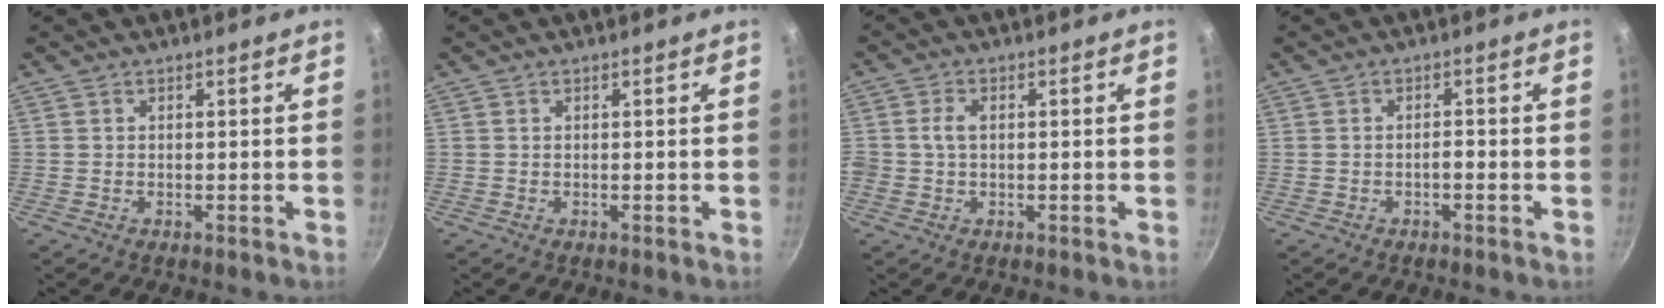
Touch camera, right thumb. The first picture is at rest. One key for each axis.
{"total": 0.0}
{"total": 3.1, "fx": 0.2, "fy": 2.2, "fz": 2.2, "tx": -0.036, "ty": 0.009, "tz": 0.001}
{"total": 1.4, "fx": -0.7, "fy": 0.6, "fz": 1.1, "tx": -0.013, "ty": 0.012, "tz": -0.011}